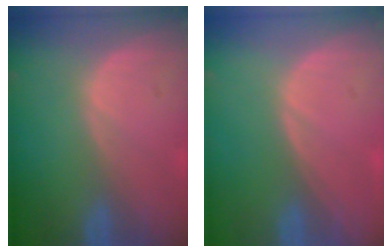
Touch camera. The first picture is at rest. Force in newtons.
{"total": 0.0}